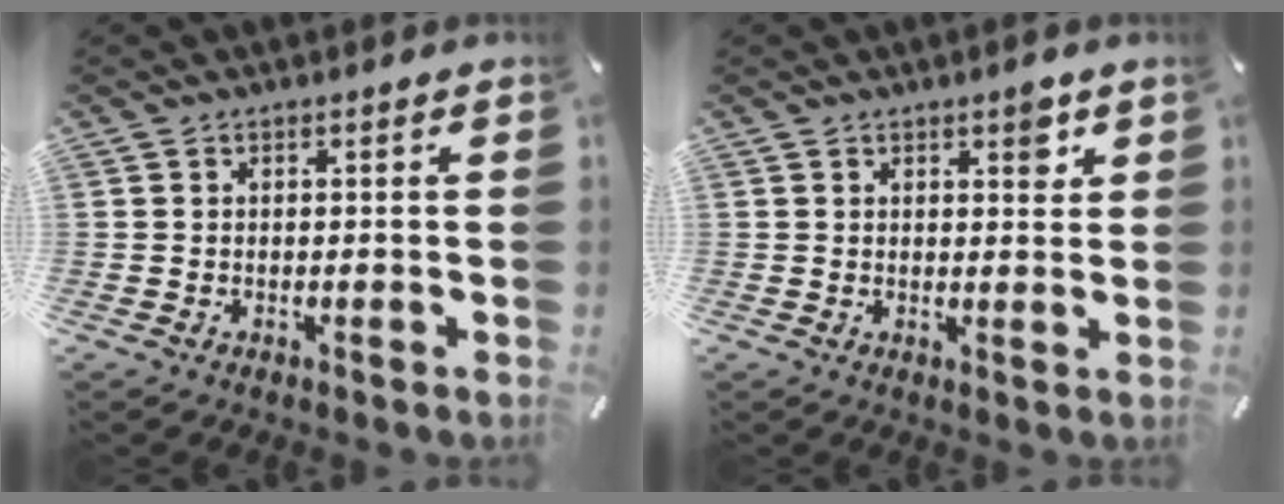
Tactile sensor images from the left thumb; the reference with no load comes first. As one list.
[{"total": 3.6, "force": [2.2, 1.8, 2.2], "torque": [-0.009, -0.013, 0.029]}]